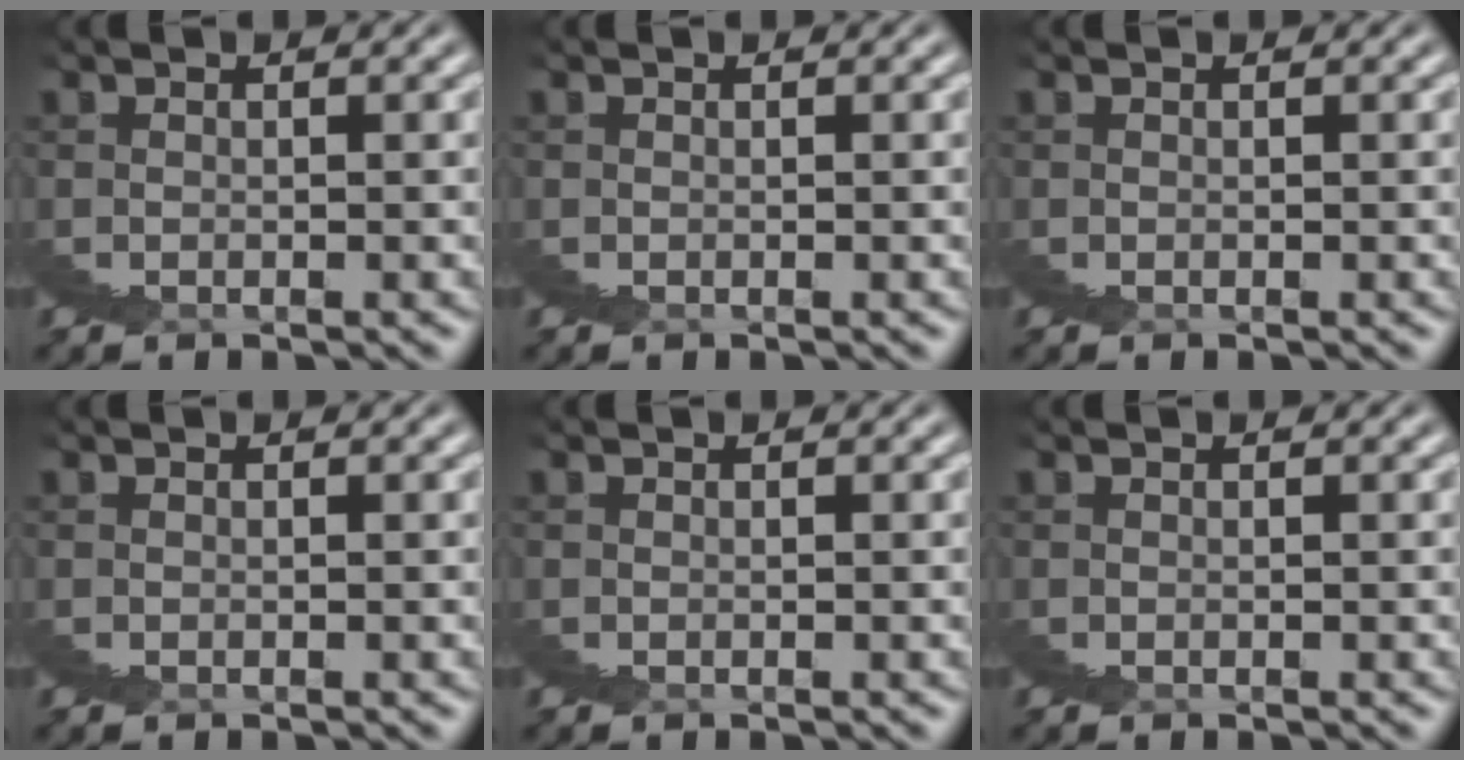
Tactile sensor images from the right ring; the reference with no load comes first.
{"total": 0.0}
{"total": 0.0}
{"total": 0.0}
{"total": 0.0}
{"total": 0.0}